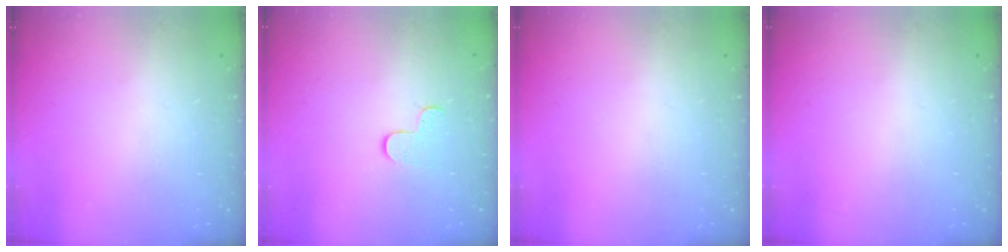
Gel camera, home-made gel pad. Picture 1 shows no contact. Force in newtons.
{"total": 6.4, "press": 6.4, "slide": 0.5}
{"total": 0.0}
{"total": 0.0}